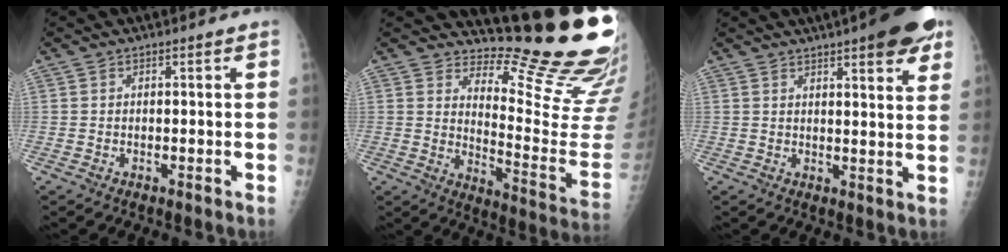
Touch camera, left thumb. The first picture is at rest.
{"total": 20.1, "force": [17.5, 3.6, 9.2], "torque": [-0.085, -0.199, 0.223]}
{"total": 11.9, "force": [7.3, 2.7, 8.9], "torque": [-0.093, -0.023, 0.088]}